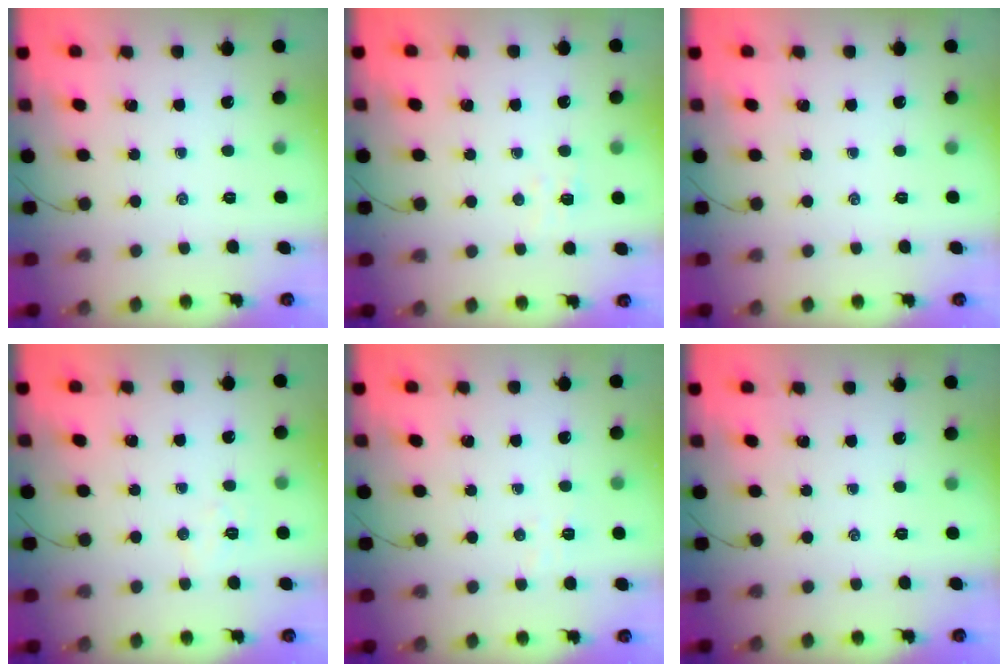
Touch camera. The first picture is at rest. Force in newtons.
{"total": 3.4, "press": 3.3, "slide": 0.8}
{"total": 0.0}
{"total": 4.8, "press": 4.7, "slide": 0.8}
{"total": 4.1, "press": 4.0, "slide": 0.7}
{"total": 0.0}